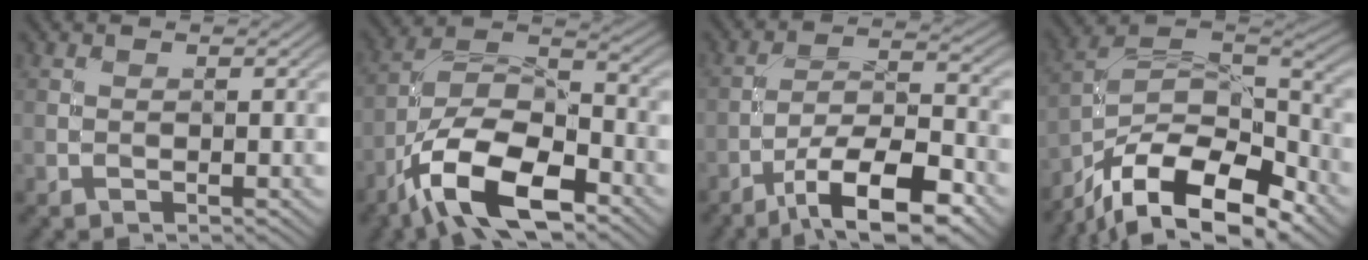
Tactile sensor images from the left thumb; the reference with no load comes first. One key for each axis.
{"total": 14.3, "fx": -8.3, "fy": 6.3, "fz": 9.9, "tx": -0.200, "ty": -0.010, "tz": -0.169}
{"total": 12.1, "fx": -7.5, "fy": 3.6, "fz": 8.8, "tx": -0.153, "ty": 0.001, "tz": -0.134}
{"total": 16.7, "fx": -10.9, "fy": 7.1, "fz": 10.5, "tx": -0.216, "ty": -0.025, "tz": -0.188}